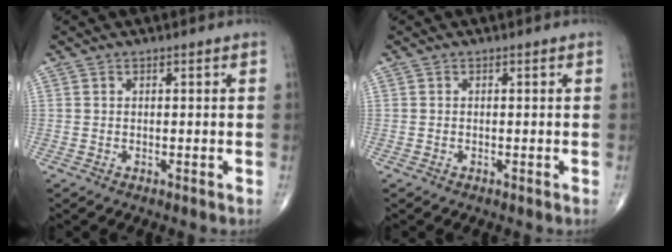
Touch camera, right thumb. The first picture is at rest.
{"total": 0.0}